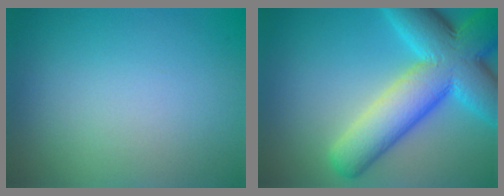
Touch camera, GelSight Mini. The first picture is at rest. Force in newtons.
{"total": 11.8, "press": 11.8, "slide": 0.4}